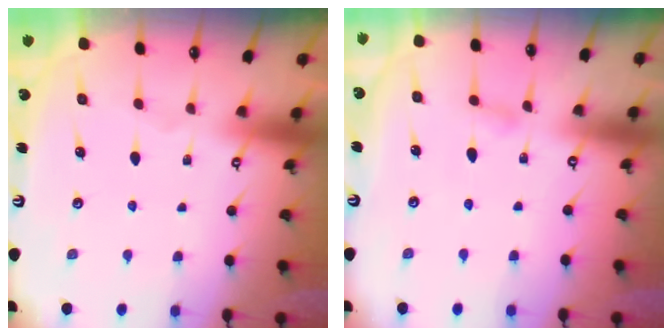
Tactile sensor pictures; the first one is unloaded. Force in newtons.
{"total": 4.6, "press": 4.5, "slide": 0.5}